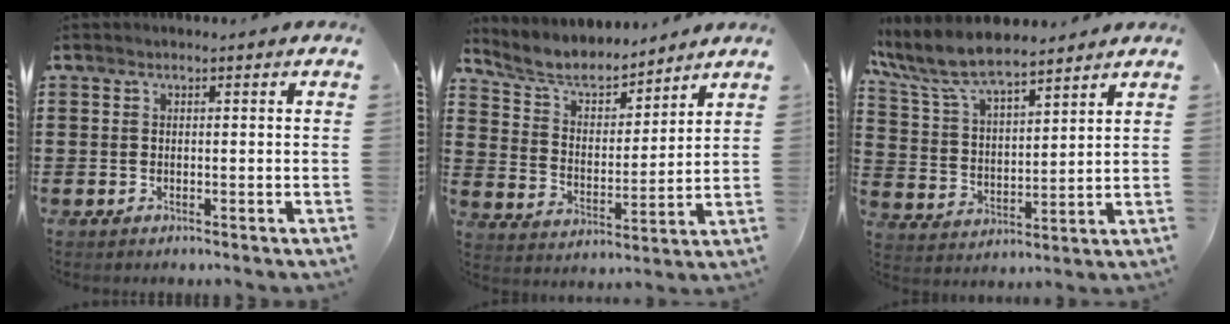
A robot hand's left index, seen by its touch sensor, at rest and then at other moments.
{"total": 6.7, "force": [6.0, 2.0, 2.3], "torque": [-0.074, -0.030, 0.103]}
{"total": 8.5, "force": [7.5, 2.0, 3.4], "torque": [-0.099, -0.029, 0.133]}